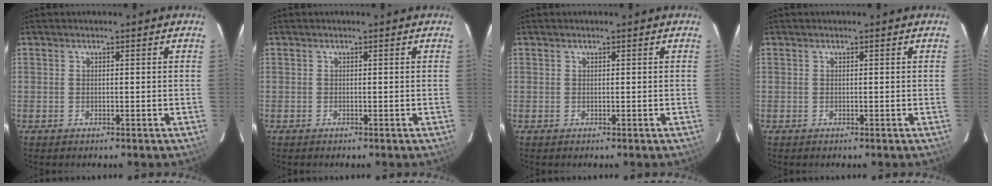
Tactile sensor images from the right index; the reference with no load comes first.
{"total": 0.0}
{"total": 0.0}
{"total": 0.0}